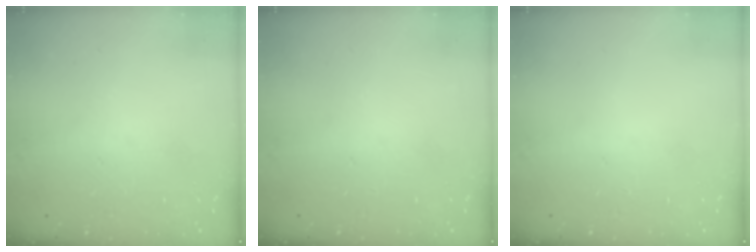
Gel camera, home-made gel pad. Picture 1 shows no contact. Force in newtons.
{"total": 0.0}
{"total": 0.0}